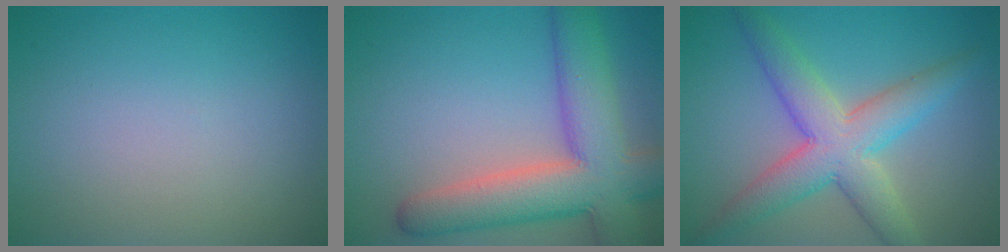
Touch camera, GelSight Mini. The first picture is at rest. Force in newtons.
{"total": 9.7, "press": 9.7, "slide": 0.6}
{"total": 6.6, "press": 6.6, "slide": 0.1}